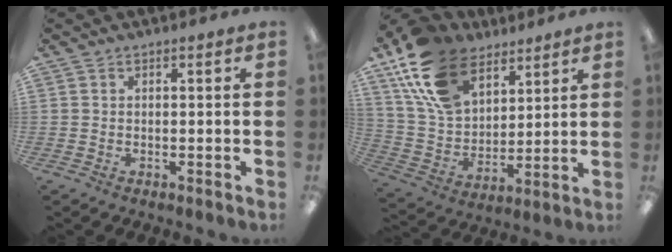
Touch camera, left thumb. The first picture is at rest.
{"total": 19.3, "force": [12.1, 11.5, 9.8], "torque": [-0.218, -0.040, 0.230]}